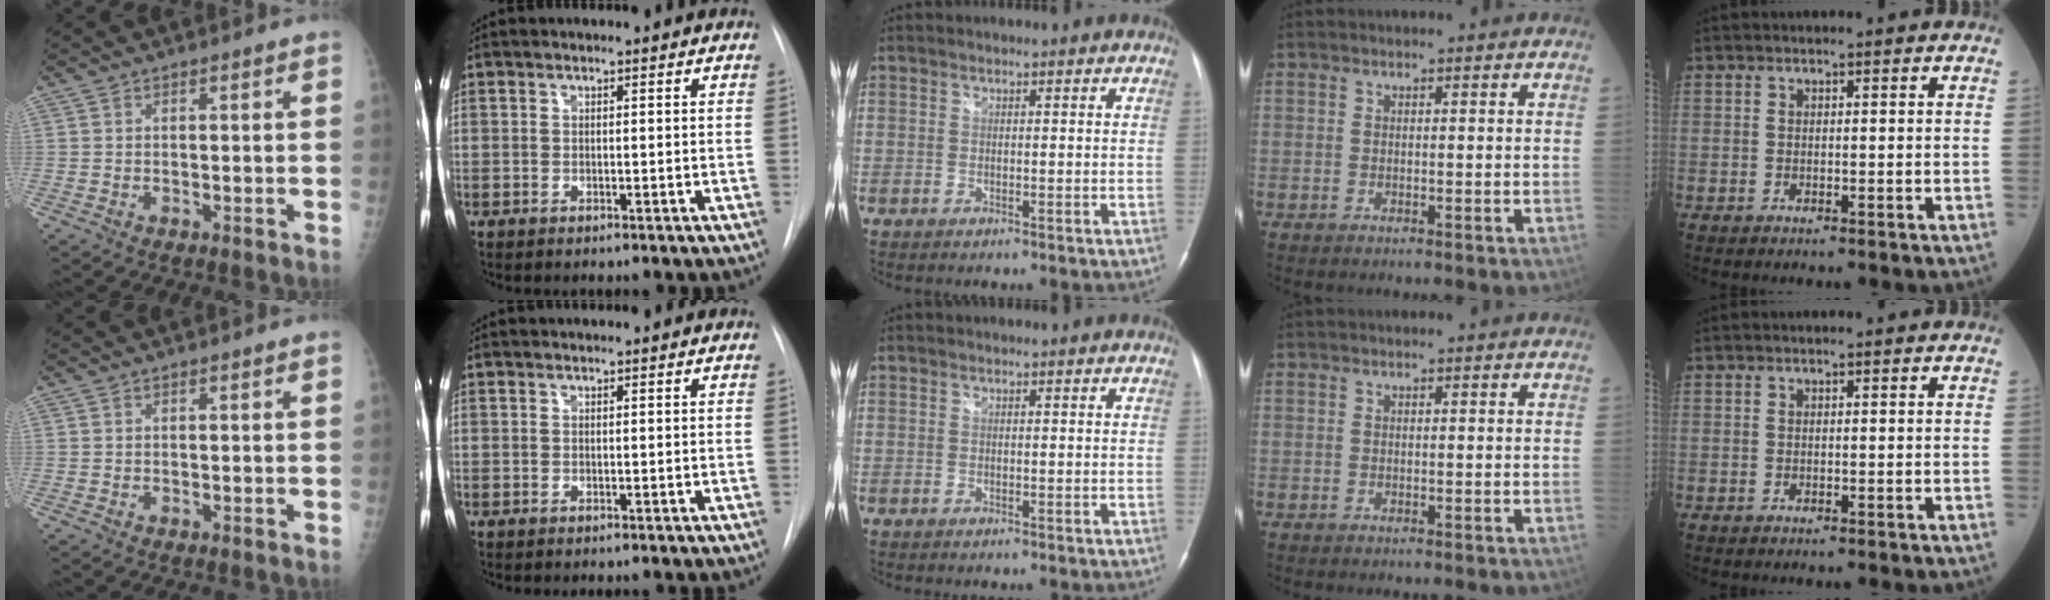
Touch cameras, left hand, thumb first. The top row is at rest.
{}